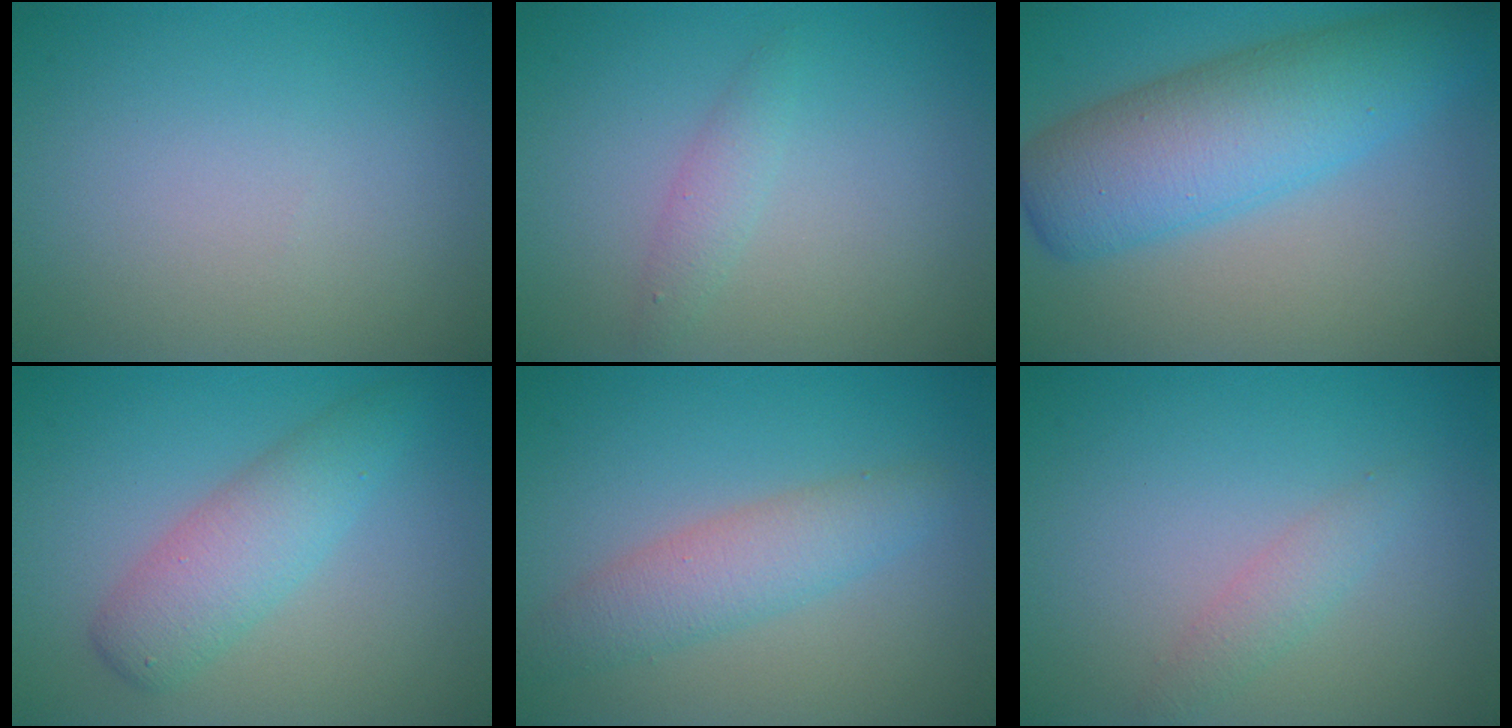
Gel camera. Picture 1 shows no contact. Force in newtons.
{"total": 1.4, "press": 1.4, "slide": 0.0}
{"total": 8.3, "press": 8.2, "slide": 0.1}
{"total": 4.1, "press": 4.1, "slide": 0.0}
{"total": 3.7, "press": 3.7, "slide": 0.1}
{"total": 1.5, "press": 1.5, "slide": 0.0}